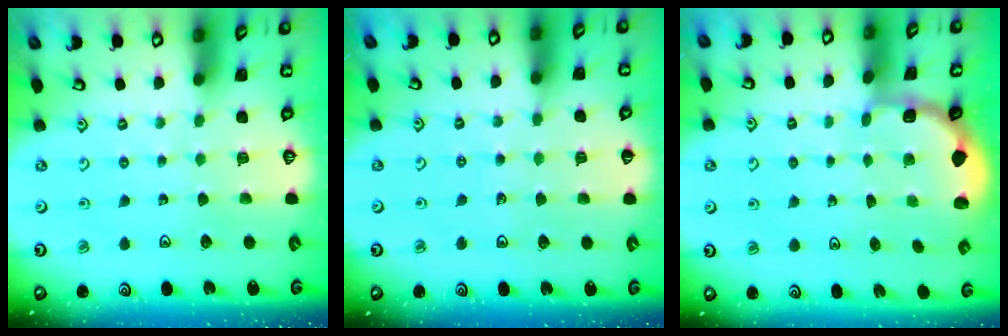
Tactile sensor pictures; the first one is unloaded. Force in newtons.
{"total": 3.1, "press": 2.8, "slide": 1.4}
{"total": 1.9, "press": 1.7, "slide": 0.7}